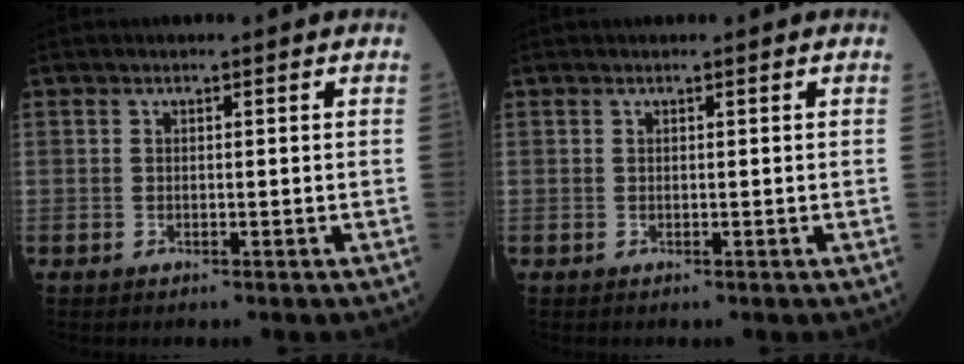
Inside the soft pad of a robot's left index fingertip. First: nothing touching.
{"total": 0.6, "force": [0.5, 0.0, 0.2], "torque": [-0.002, 0.014, 0.012]}